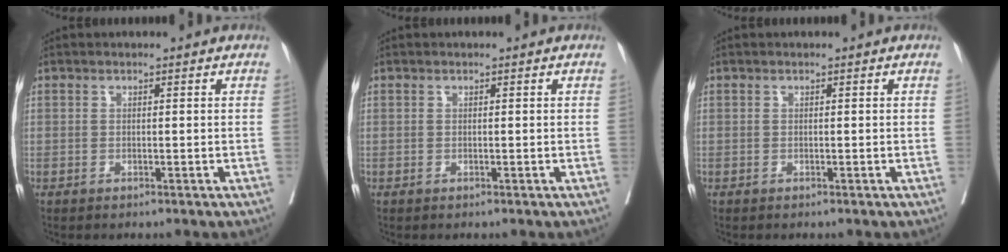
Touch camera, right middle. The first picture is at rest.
{"total": 0.0}
{"total": 0.0}